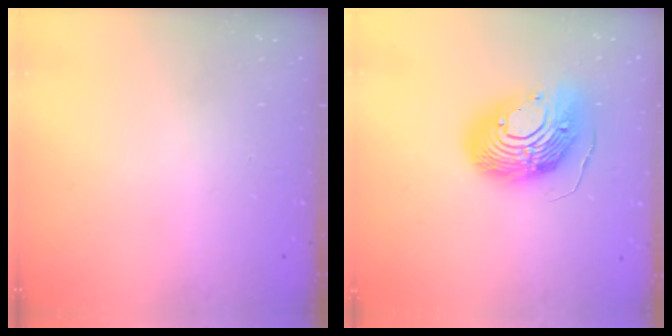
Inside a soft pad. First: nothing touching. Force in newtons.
{"total": 16.9, "press": 16.8, "slide": 1.6}